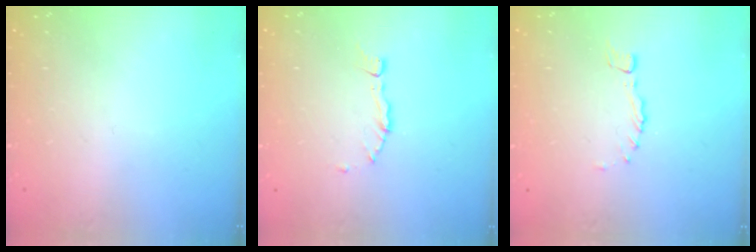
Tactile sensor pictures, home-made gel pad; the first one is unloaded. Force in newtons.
{"total": 3.0, "press": 2.9, "slide": 0.3}
{"total": 0.0}